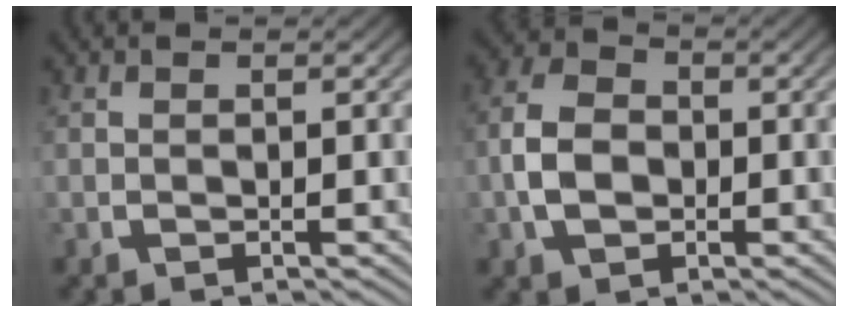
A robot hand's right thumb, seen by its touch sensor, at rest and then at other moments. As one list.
[{"total": 5.2, "force": [-0.5, 3.8, 3.5], "torque": [-0.074, -0.010, -0.003]}]